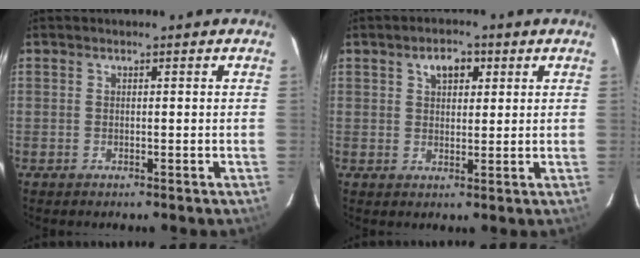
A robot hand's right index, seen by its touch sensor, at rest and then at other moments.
{"total": 4.3, "force": [2.0, 2.7, 2.7], "torque": [-0.042, 0.014, 0.034]}